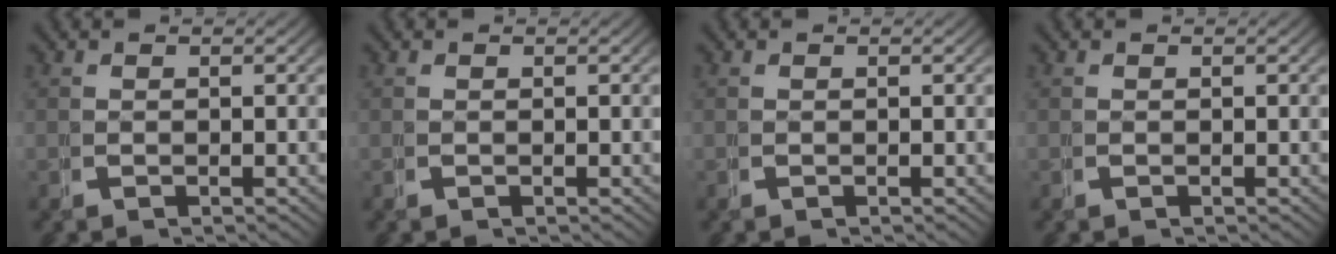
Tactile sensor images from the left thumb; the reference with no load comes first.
{"total": 0.0}
{"total": 0.0}
{"total": 0.0}